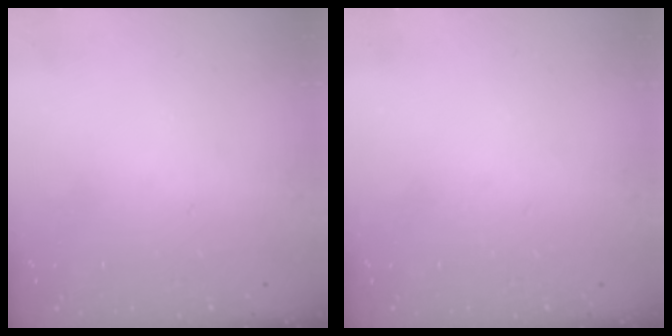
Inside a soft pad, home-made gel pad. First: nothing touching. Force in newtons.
{"total": 0.0}